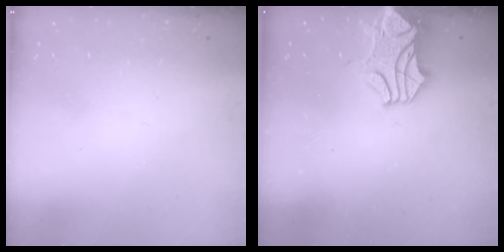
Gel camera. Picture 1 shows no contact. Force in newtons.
{"total": 2.2, "press": 1.8, "slide": 1.1}